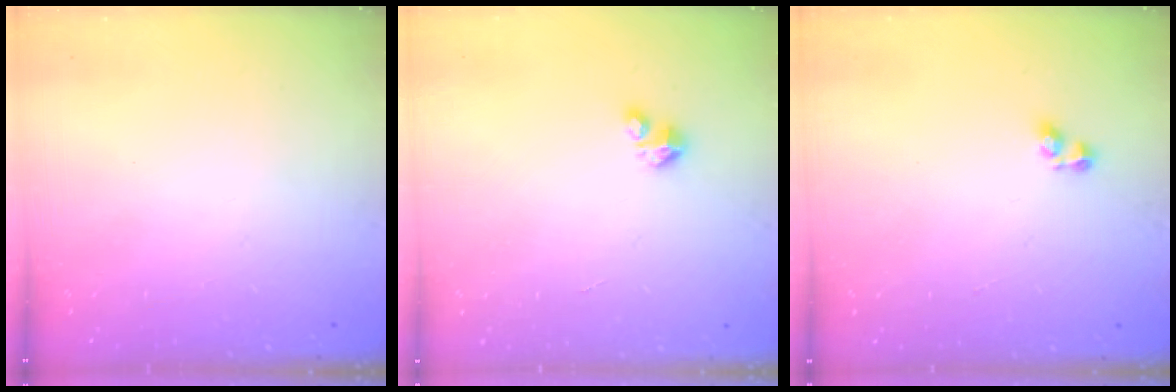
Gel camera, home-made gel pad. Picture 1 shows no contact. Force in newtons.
{"total": 1.9, "press": 1.9, "slide": 0.1}
{"total": 2.9, "press": 2.9, "slide": 0.4}